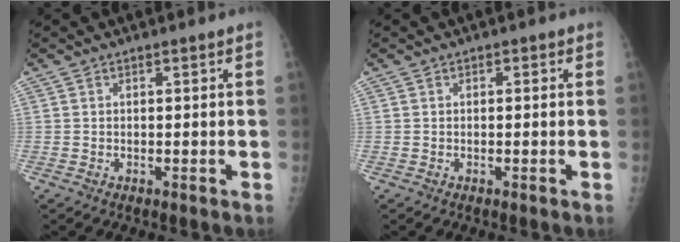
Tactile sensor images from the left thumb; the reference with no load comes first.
{"total": 0.6, "force": [0.1, 0.4, 0.4], "torque": [-0.003, 0.002, -0.002]}